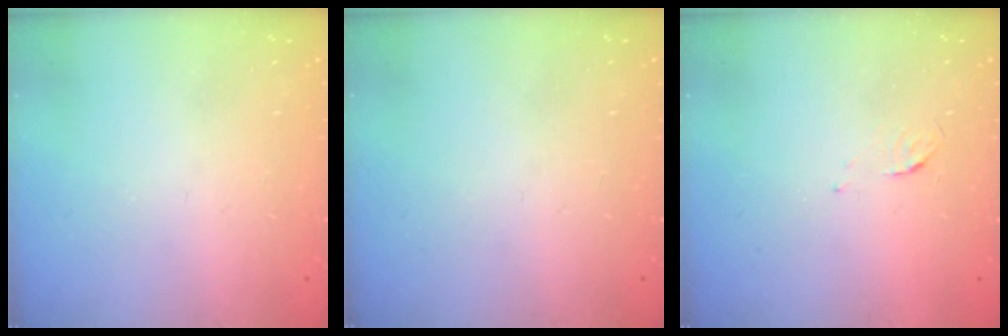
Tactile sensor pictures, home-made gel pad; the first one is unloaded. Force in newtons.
{"total": 0.0}
{"total": 3.7, "press": 3.6, "slide": 0.5}